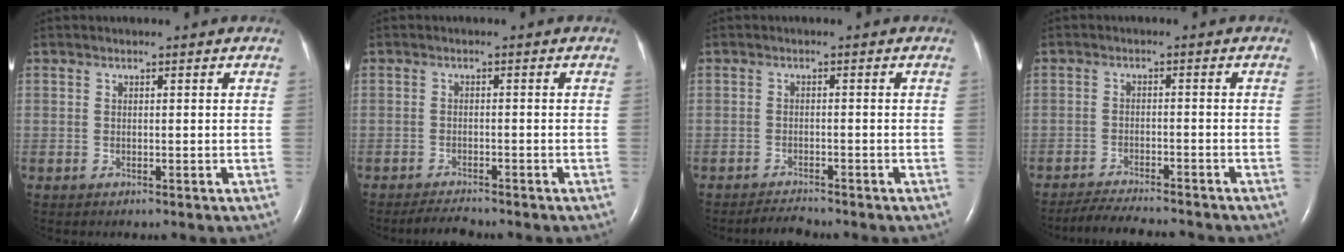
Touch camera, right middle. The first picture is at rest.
{"total": 2.4, "force": [-2.3, 0.1, 0.7], "torque": [-0.023, -0.012, -0.038]}
{"total": 1.9, "force": [-1.9, -0.2, 0.0], "torque": [-0.009, -0.013, -0.030]}
{"total": 8.1, "force": [-7.6, 0.7, 2.8], "torque": [-0.044, -0.011, -0.118]}